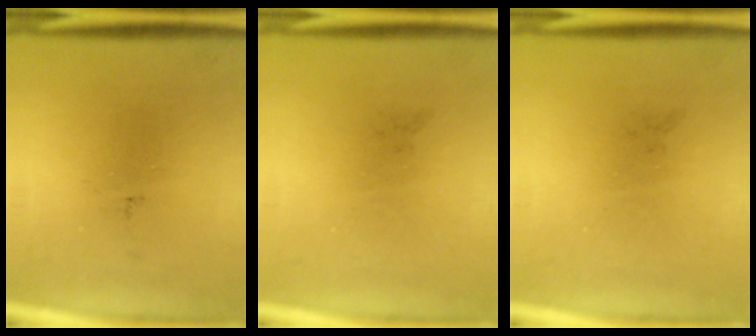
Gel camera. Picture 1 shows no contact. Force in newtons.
{"total": 0.0}
{"total": 0.0}